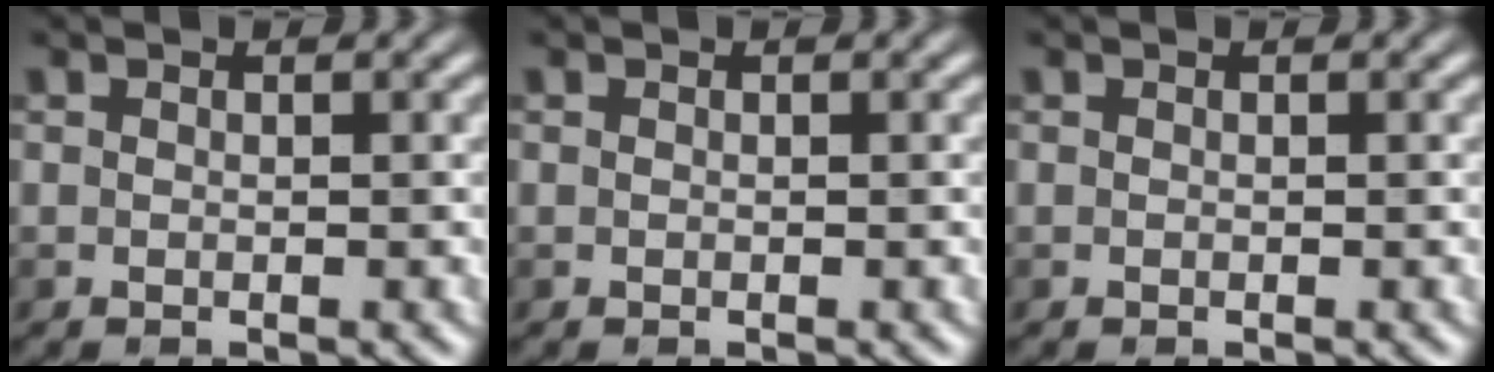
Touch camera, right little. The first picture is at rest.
{"total": 0.0}
{"total": 0.0}